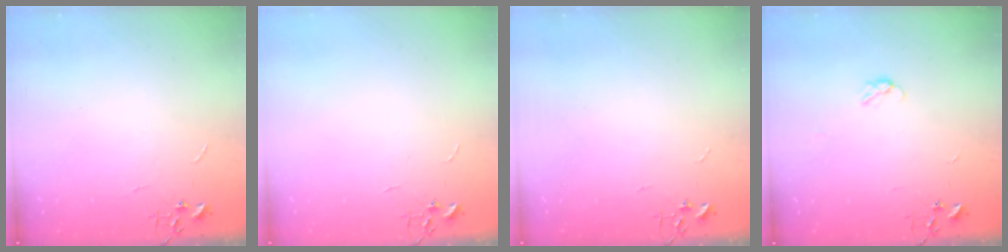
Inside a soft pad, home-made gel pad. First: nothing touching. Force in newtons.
{"total": 0.0}
{"total": 0.0}
{"total": 3.8, "press": 3.8, "slide": 0.5}